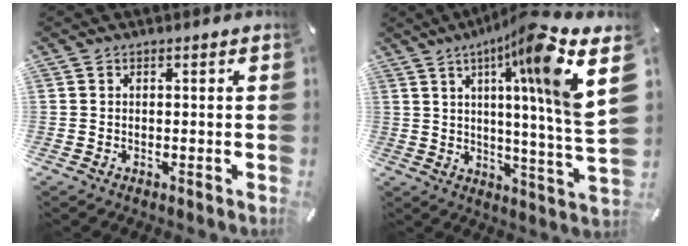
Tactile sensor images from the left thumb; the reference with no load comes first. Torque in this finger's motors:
{"motor_torque": [2.50, 2.51, 1.50, -1.27, 0.36]}